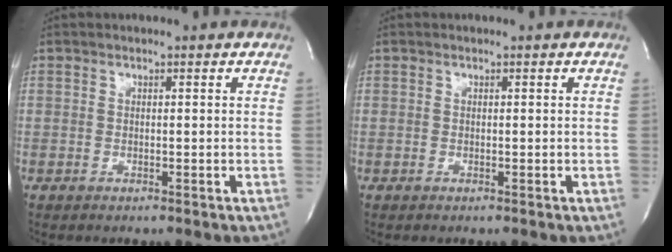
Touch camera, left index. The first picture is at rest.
{"total": 0.0}